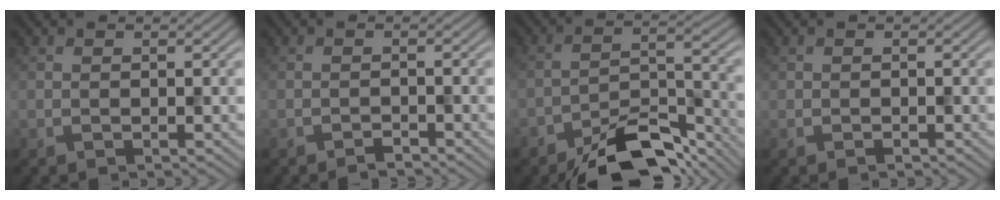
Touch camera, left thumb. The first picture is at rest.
{"total": 1.2, "force": [-1.1, 0.2, 0.4], "torque": [-0.007, 0.002, -0.021]}
{"total": 10.0, "force": [-7.7, 3.5, 5.4], "torque": [-0.079, 0.008, -0.138]}
{"total": 0.6, "force": [-0.4, 0.4, 0.1], "torque": [-0.002, -0.004, -0.006]}